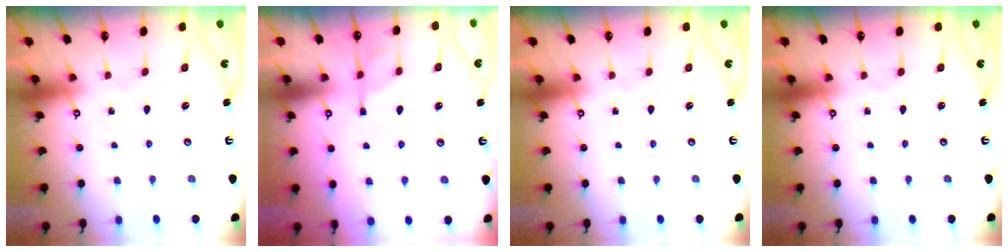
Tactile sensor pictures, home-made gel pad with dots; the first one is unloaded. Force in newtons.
{"total": 1.3, "press": 0.4, "slide": 1.2}
{"total": 0.0}
{"total": 0.0}